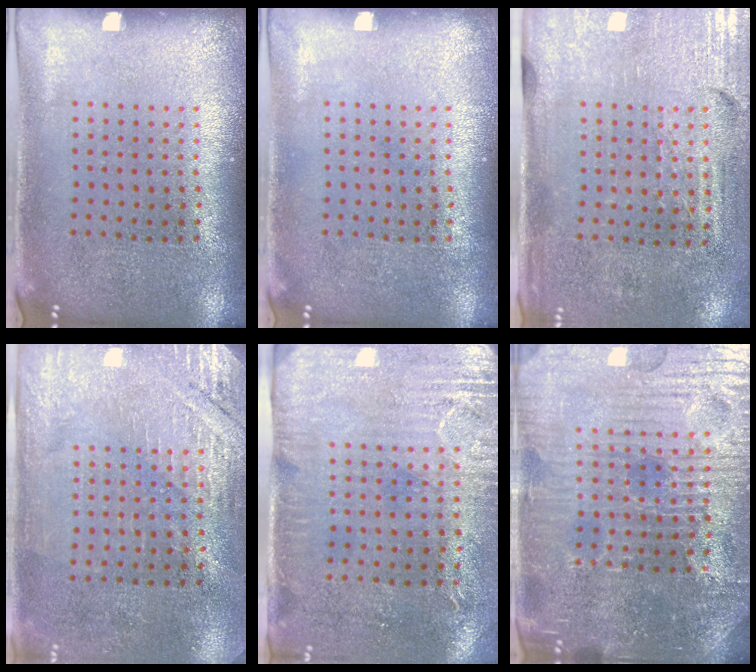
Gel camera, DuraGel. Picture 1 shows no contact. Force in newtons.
{"total": 0.0}
{"total": 3.2, "press": 2.8, "slide": 1.5}
{"total": 2.8, "press": 2.5, "slide": 1.2}
{"total": 3.0, "press": 2.4, "slide": 1.7}
{"total": 5.6, "press": 5.3, "slide": 1.8}